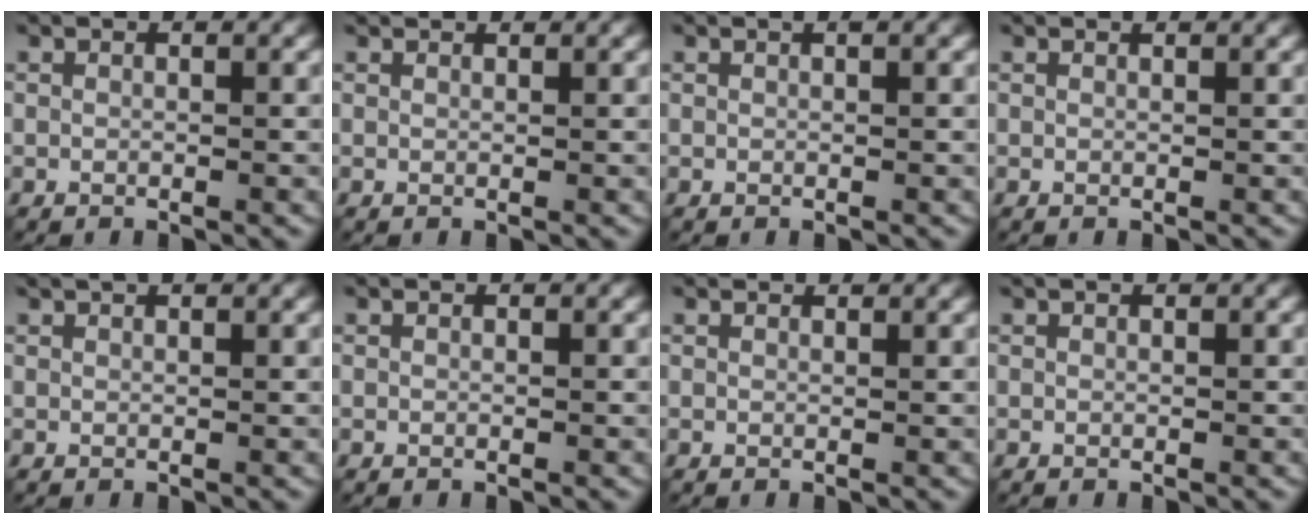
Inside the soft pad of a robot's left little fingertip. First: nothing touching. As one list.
[{"total": 1.0, "force": [1.0, 0.0, 0.2], "torque": [-0.009, -0.002, 0.012]}, {"total": 0.5, "force": [0.3, 0.0, 0.4], "torque": [-0.006, 0.002, 0.005]}, {"total": 0.7, "force": [0.6, 0.1, 0.3], "torque": [-0.003, 0.000, 0.007]}, {"total": 1.5, "force": [1.2, 0.3, 0.9], "torque": [-0.012, 0.000, 0.013]}, {"total": 0.0}, {"total": 1.3, "force": [1.3, 0.1, 0.3], "torque": [-0.012, -0.003, 0.014]}, {"total": 0.0}]